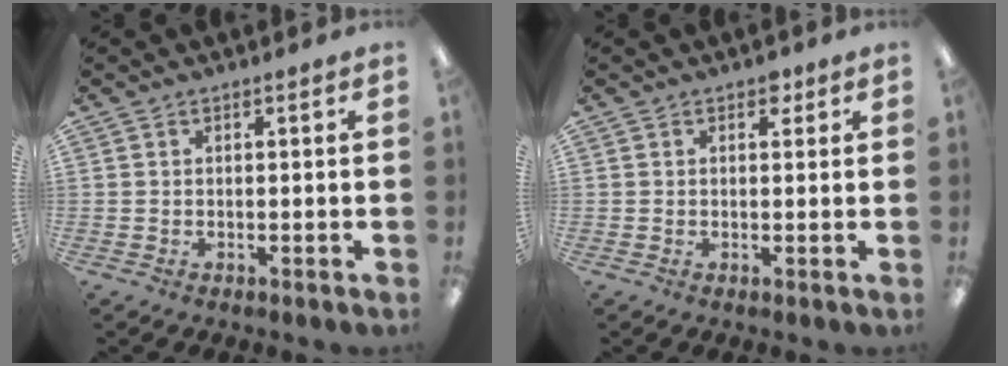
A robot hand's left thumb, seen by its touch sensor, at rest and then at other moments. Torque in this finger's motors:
{"motor_torque": [0.22, -0.14, 0.34, -0.41, 0.00]}